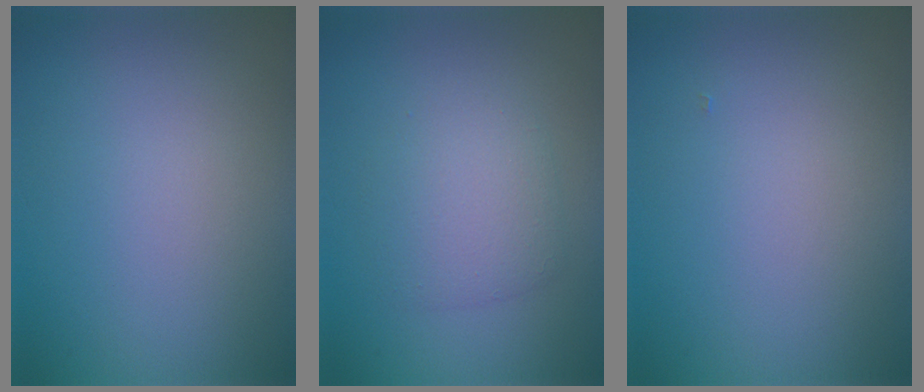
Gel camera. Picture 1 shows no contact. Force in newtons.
{"total": 3.0, "press": 3.0, "slide": 0.1}
{"total": 0.0}